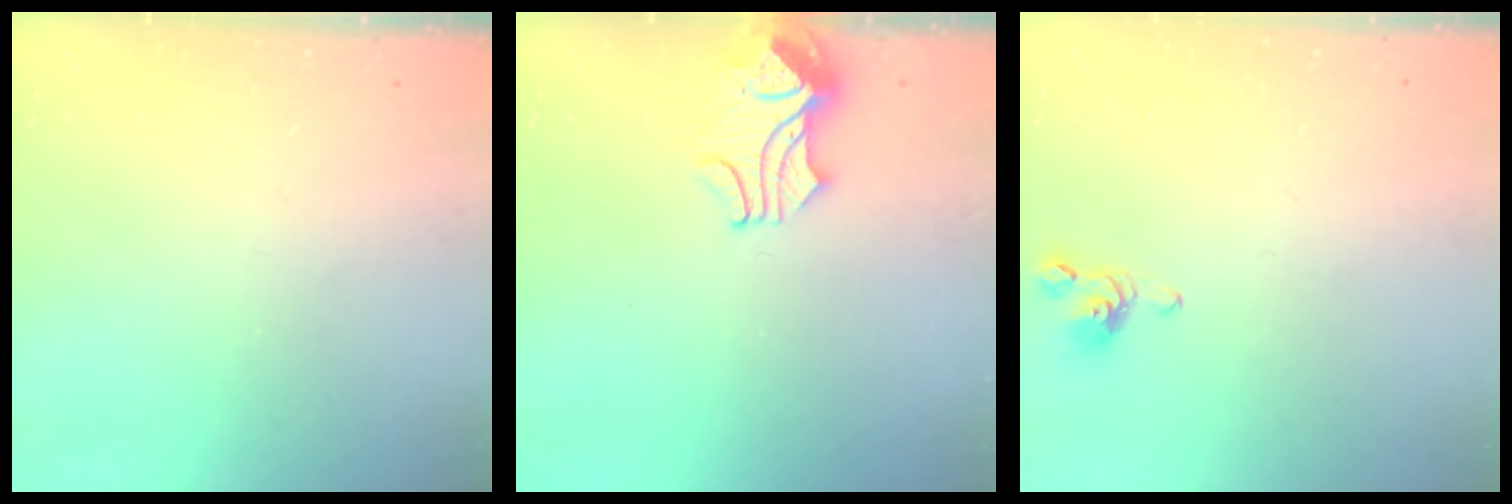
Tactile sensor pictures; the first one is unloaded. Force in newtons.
{"total": 2.5, "press": 2.4, "slide": 0.6}
{"total": 3.5, "press": 3.5, "slide": 0.6}